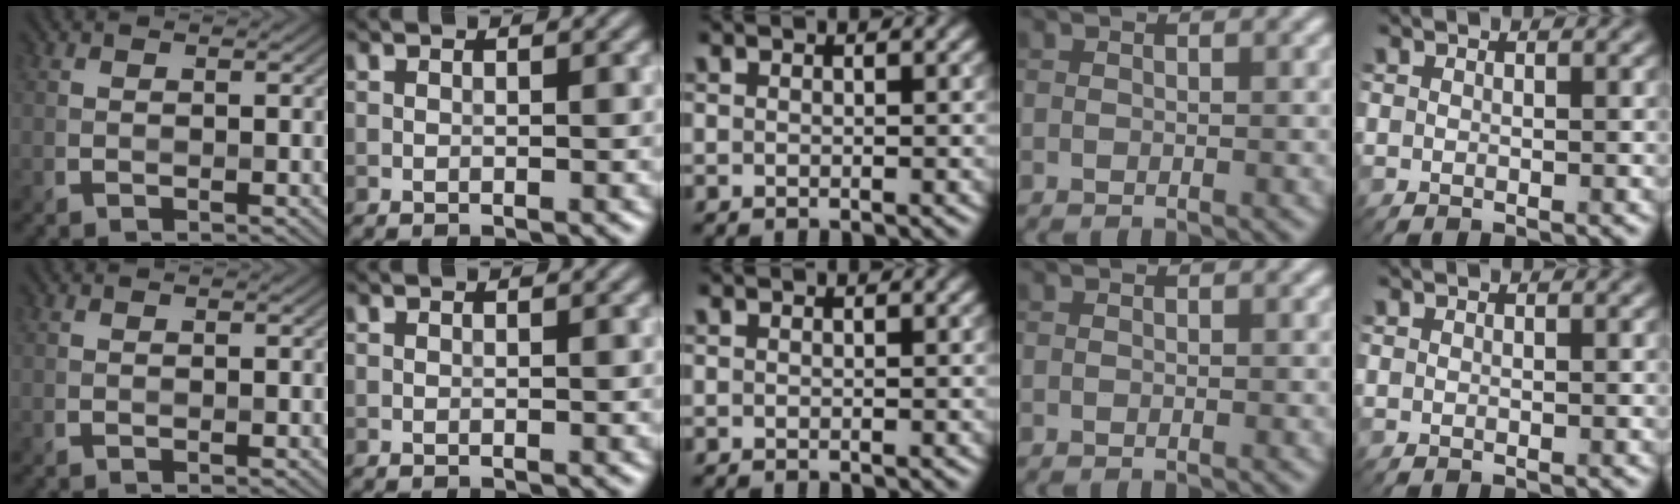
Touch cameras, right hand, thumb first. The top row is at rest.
{}